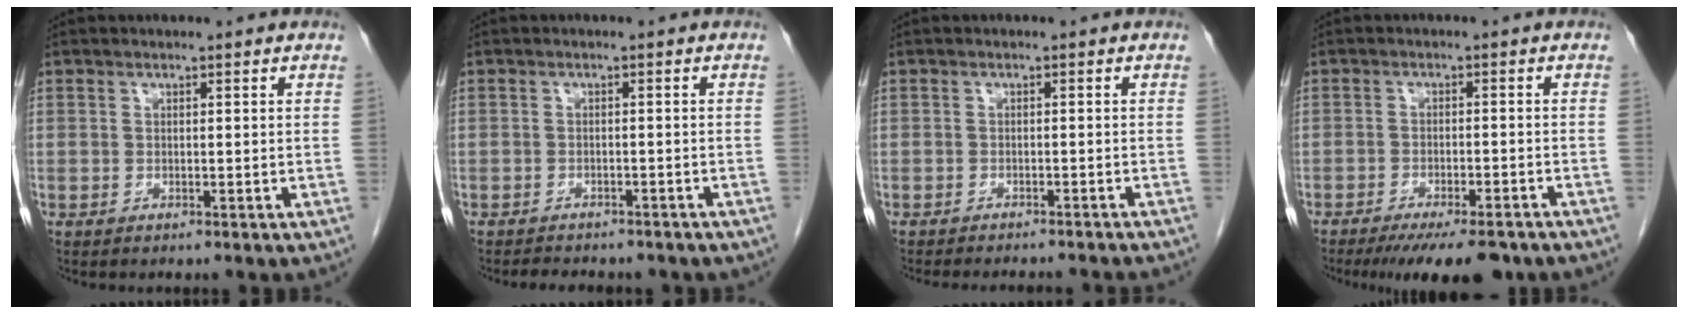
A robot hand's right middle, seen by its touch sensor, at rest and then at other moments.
{"total": 7.7, "force": [-6.6, 2.7, 3.0], "torque": [-0.041, 0.005, -0.072]}
{"total": 11.7, "force": [-10.8, 1.6, 4.4], "torque": [-0.048, -0.009, -0.122]}
{"total": 10.7, "force": [-8.5, 2.5, 5.9], "torque": [-0.079, -0.016, -0.122]}